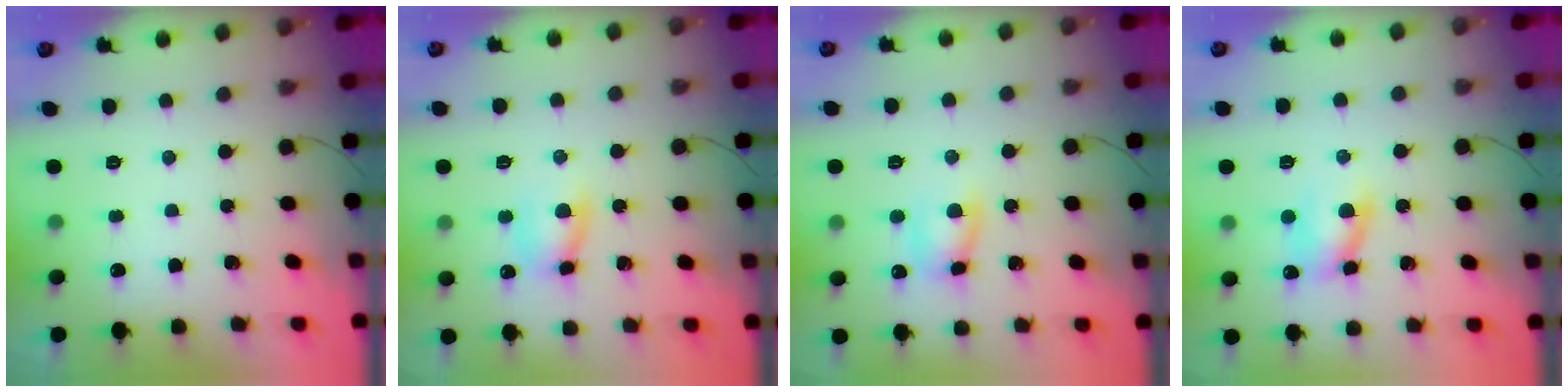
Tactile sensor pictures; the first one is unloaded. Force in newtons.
{"total": 7.6, "press": 7.6, "slide": 0.4}
{"total": 6.7, "press": 6.7, "slide": 0.6}
{"total": 7.9, "press": 7.9, "slide": 0.7}